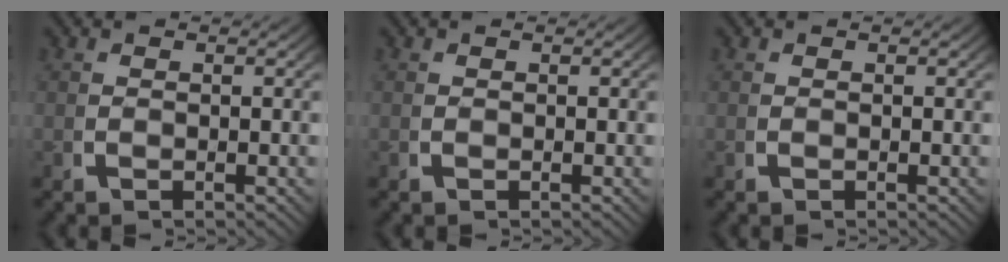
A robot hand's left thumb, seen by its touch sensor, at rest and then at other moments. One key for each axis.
{"total": 0.0}
{"total": 0.0}